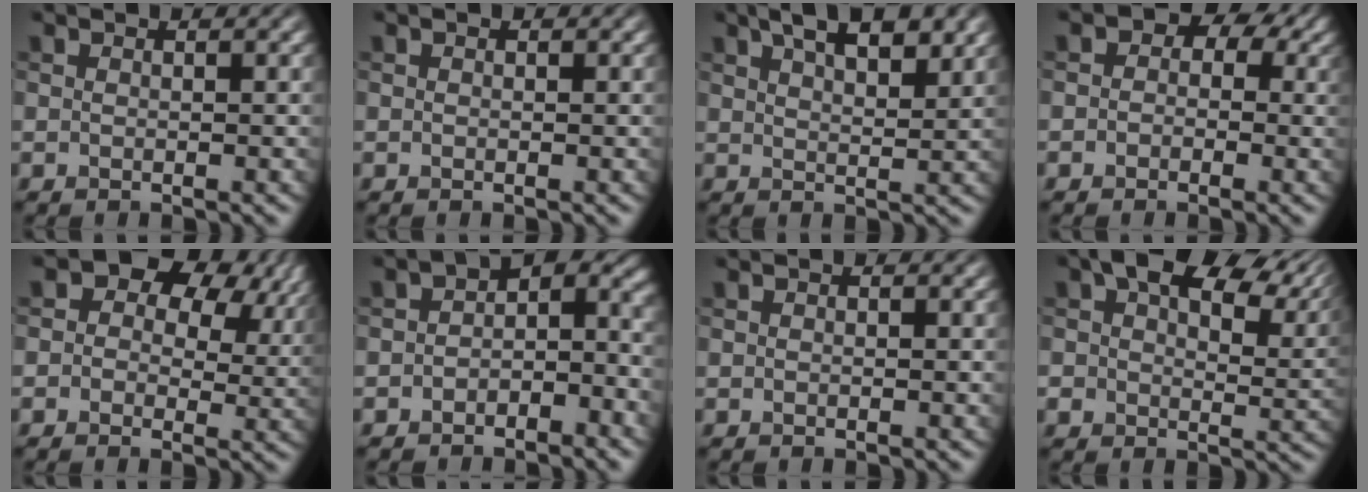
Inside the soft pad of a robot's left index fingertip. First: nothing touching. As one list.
[{"total": 0.0}, {"total": 6.1, "force": [3.9, 2.1, 4.2], "torque": [-0.058, 0.016, 0.055]}, {"total": 4.9, "force": [1.1, 3.8, 2.9], "torque": [0.006, 0.018, -0.030]}, {"total": 10.6, "force": [4.2, 7.1, 6.7], "torque": [-0.085, 0.027, 0.050]}, {"total": 6.0, "force": [-1.1, 3.5, 4.8], "torque": [-0.042, 0.019, -0.034]}, {"total": 0.0}, {"total": 10.6, "force": [5.8, 5.8, 6.6], "torque": [-0.101, 0.005, 0.099]}]